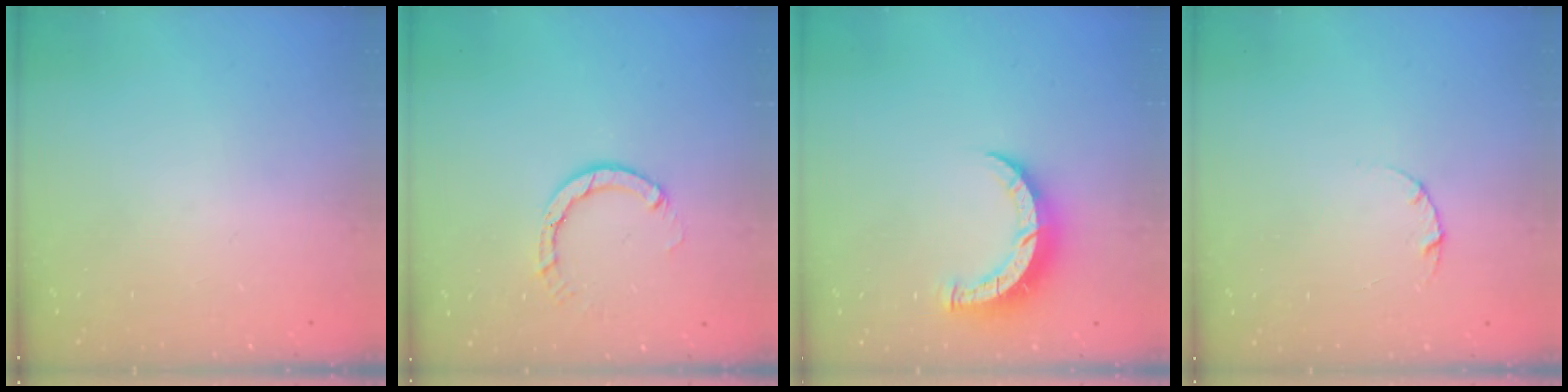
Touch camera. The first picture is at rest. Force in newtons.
{"total": 3.9, "press": 3.9, "slide": 0.4}
{"total": 7.5, "press": 7.5, "slide": 0.5}
{"total": 3.0, "press": 3.0, "slide": 0.4}